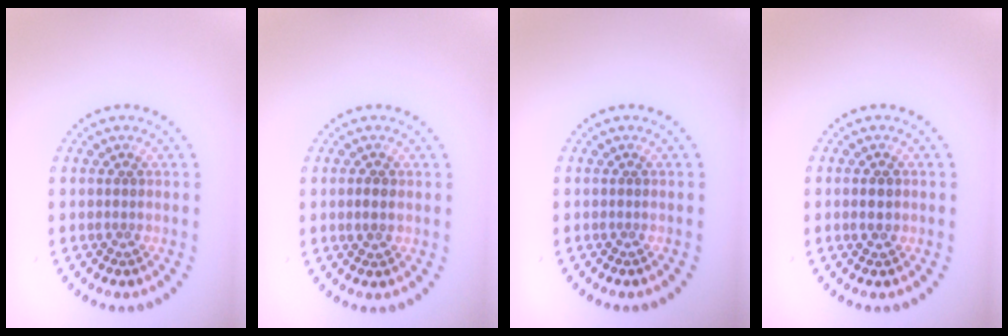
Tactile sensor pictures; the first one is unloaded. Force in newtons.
{"total": 0.8, "press": 0.8, "slide": 0.3}
{"total": 0.0}
{"total": 2.0, "press": 2.0, "slide": 0.2}